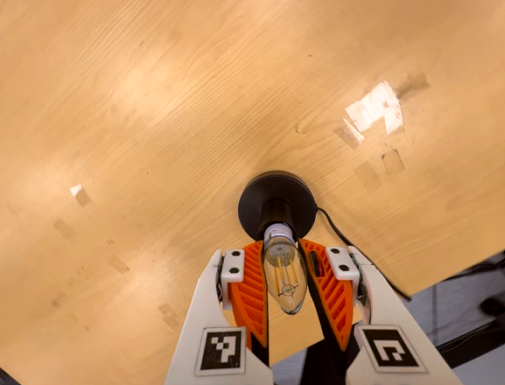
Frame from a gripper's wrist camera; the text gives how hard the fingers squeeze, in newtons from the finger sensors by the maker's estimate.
{"total": 15.0, "left": 15.7, "right": 14.3}